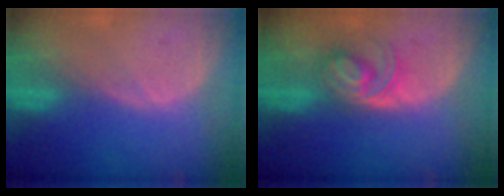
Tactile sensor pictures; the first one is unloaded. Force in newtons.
{"total": 5.7, "press": 5.4, "slide": 1.9}